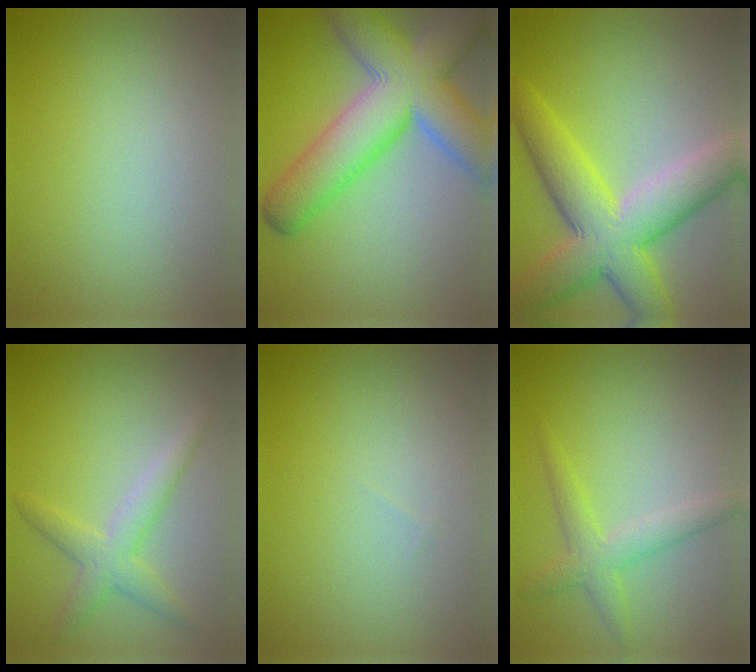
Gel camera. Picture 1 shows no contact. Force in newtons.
{"total": 11.5, "press": 11.5, "slide": 0.6}
{"total": 9.2, "press": 9.2, "slide": 0.4}
{"total": 3.0, "press": 3.0, "slide": 0.1}
{"total": 0.0}
{"total": 2.7, "press": 2.7, "slide": 0.1}